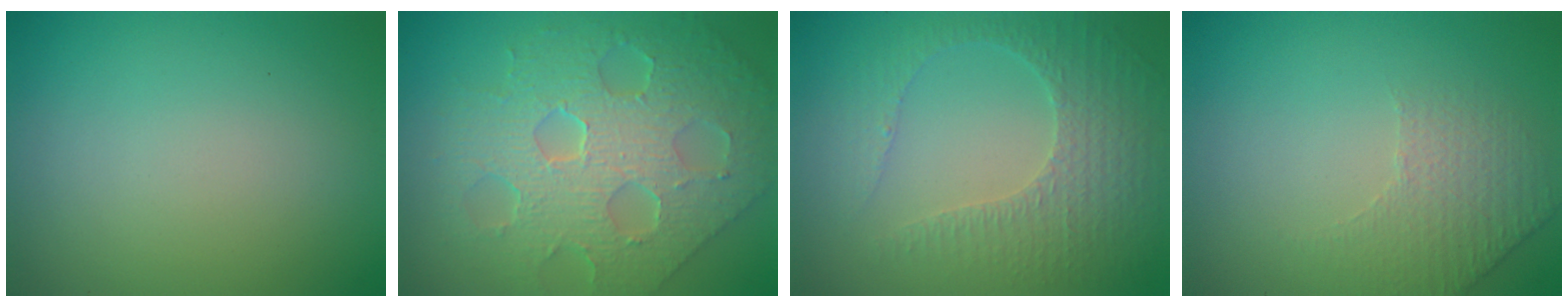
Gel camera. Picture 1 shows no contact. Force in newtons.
{"total": 9.0, "press": 6.5, "slide": 6.3}
{"total": 4.6, "press": 3.2, "slide": 3.3}
{"total": 1.7, "press": 1.3, "slide": 1.1}